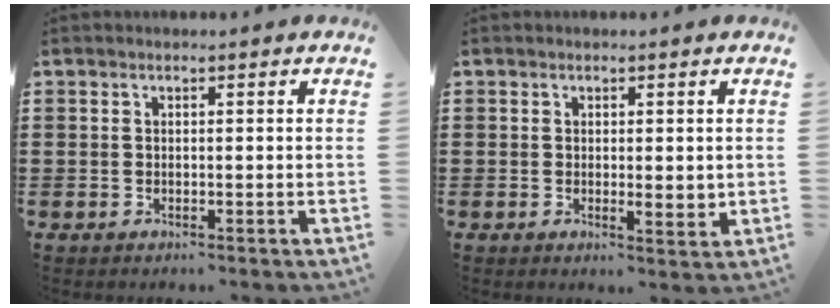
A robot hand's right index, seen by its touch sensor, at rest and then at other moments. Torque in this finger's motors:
{"motor_torque": [0.00, 0.05, 0.16, 0.00]}